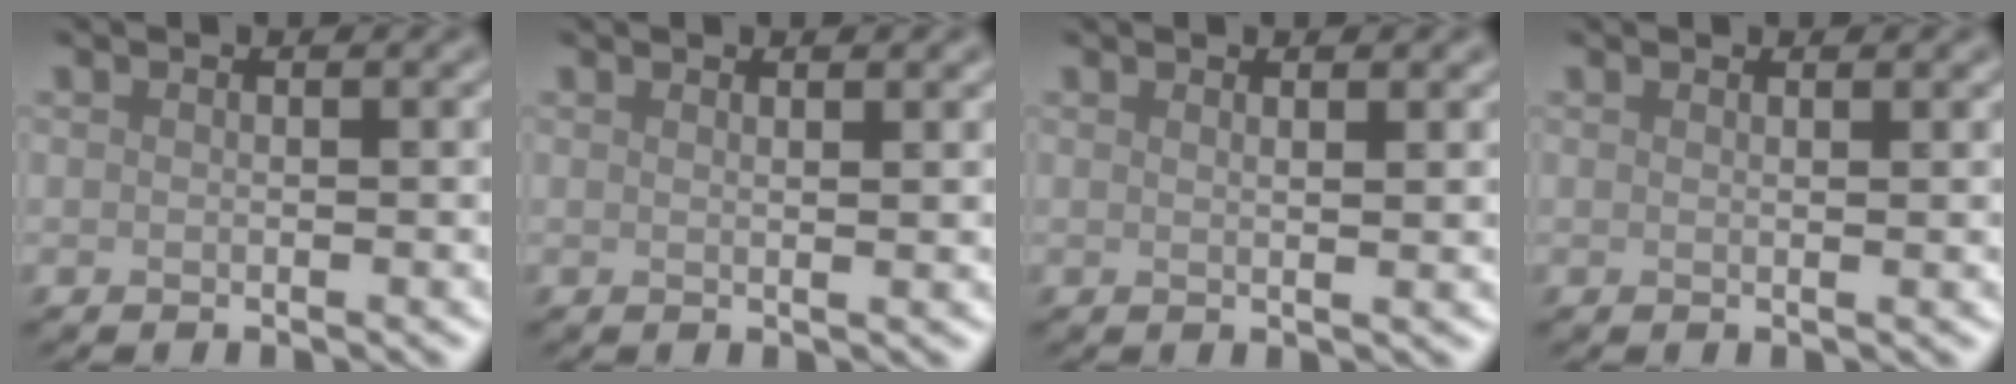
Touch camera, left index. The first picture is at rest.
{"total": 2.2, "force": [1.1, 0.7, 1.7], "torque": [-0.017, 0.004, 0.000]}
{"total": 2.3, "force": [1.2, 0.8, 1.8], "torque": [-0.019, 0.004, -0.001]}
{"total": 1.6, "force": [0.9, 0.6, 1.2], "torque": [-0.011, 0.001, 0.001]}